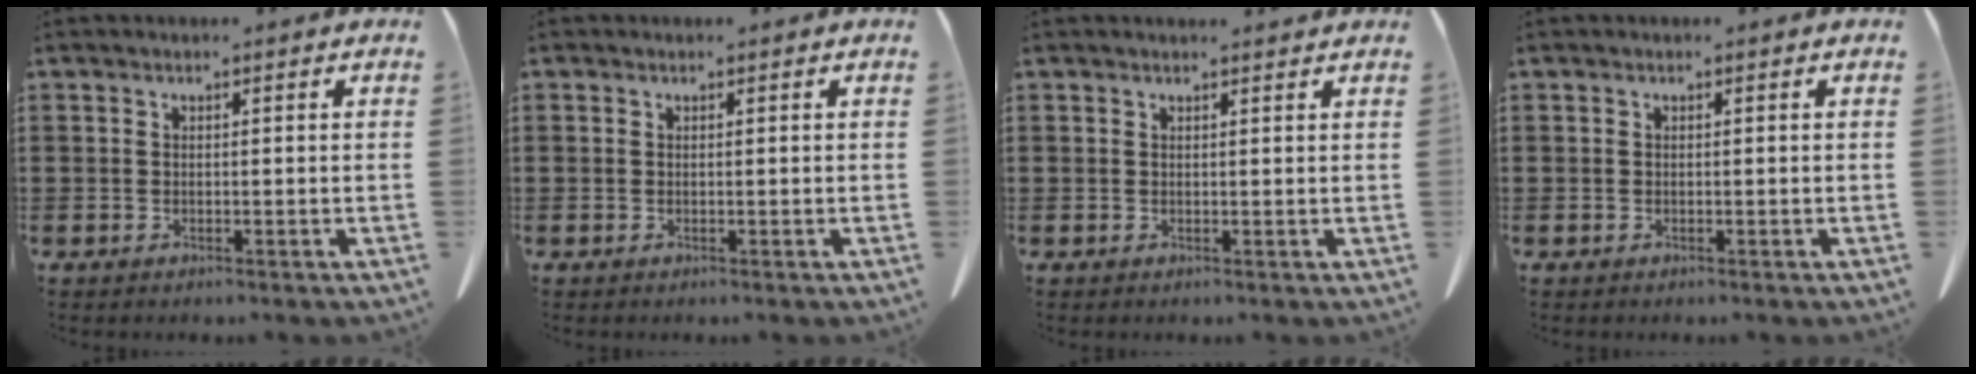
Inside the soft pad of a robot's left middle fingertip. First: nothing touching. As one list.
[{"total": 0.0}, {"total": 0.9, "force": [0.8, 0.0, 0.2], "torque": [-0.006, -0.001, 0.016]}, {"total": 0.0}]